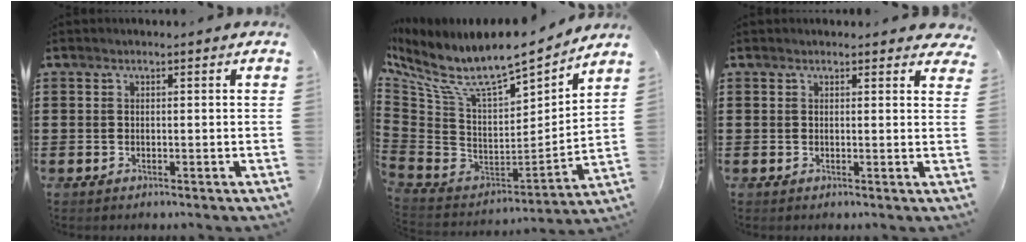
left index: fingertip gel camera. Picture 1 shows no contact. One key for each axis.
{"total": 9.9, "fx": 7.1, "fy": 3.2, "fz": 6.1, "tx": -0.153, "ty": -0.059, "tz": 0.117}
{"total": 1.4, "fx": 1.3, "fy": 0.5, "fz": 0.3, "tx": -0.002, "ty": 0.002, "tz": 0.023}